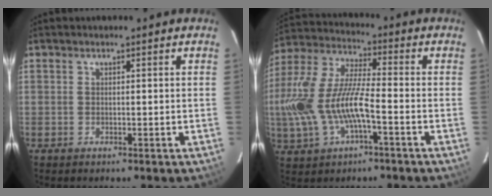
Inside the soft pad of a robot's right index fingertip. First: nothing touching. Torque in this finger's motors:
{"motor_torque": [0.68, -0.28, 1.05, 0.21]}